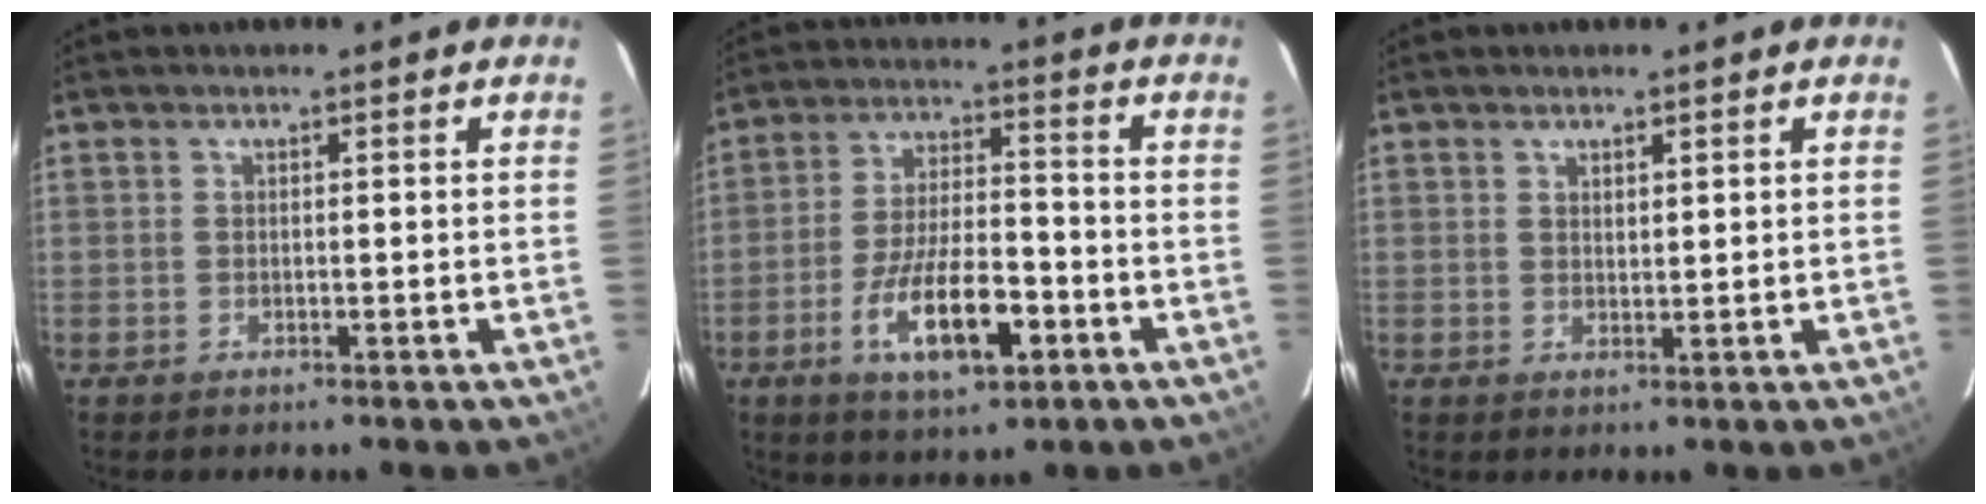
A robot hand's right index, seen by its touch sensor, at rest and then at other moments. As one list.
[{"total": 13.1, "force": [-5.7, 4.6, 10.9], "torque": [-0.211, -0.008, -0.091]}, {"total": 1.3, "force": [1.0, 0.5, 0.7], "torque": [-0.010, 0.001, 0.018]}]